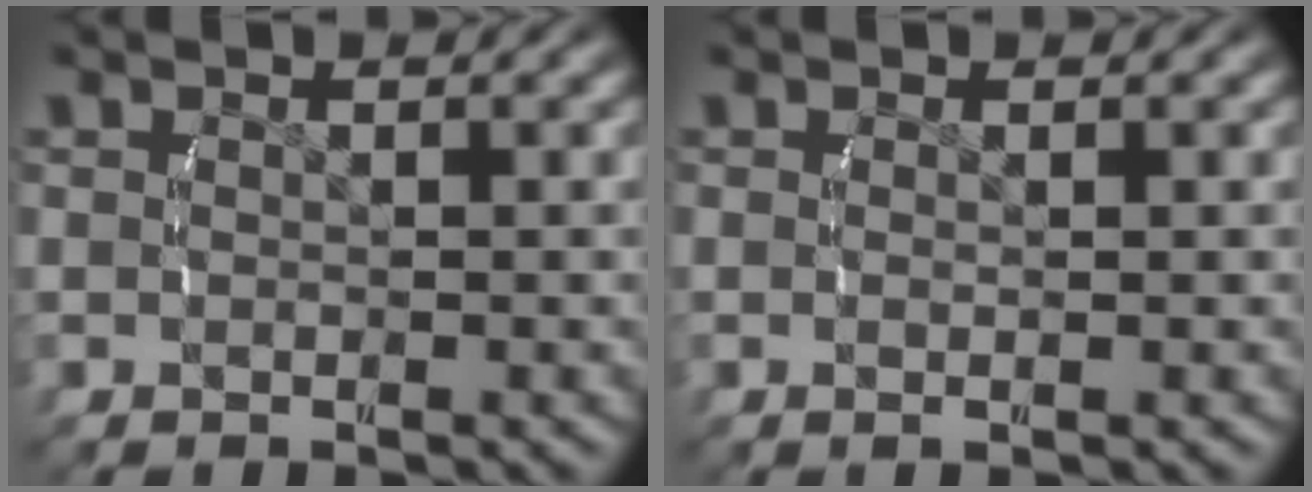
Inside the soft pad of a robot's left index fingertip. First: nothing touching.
{"total": 0.7, "force": [-0.2, -0.3, 0.6], "torque": [-0.016, -0.008, 0.001]}